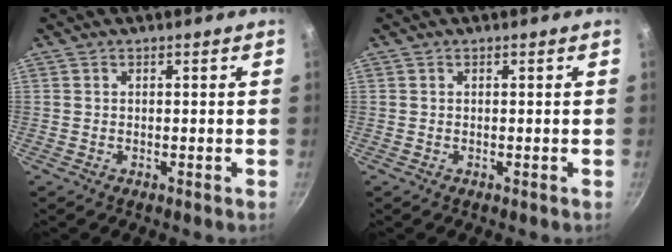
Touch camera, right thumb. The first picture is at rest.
{"total": 0.0}